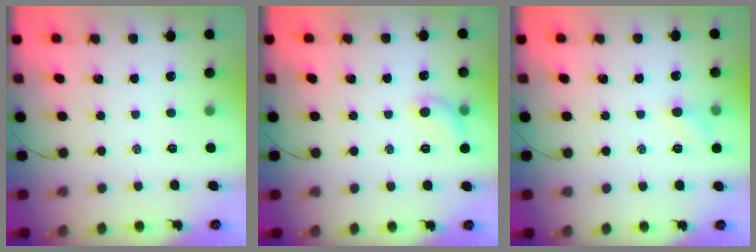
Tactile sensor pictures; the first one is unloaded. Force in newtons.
{"total": 6.4, "press": 6.3, "slide": 0.8}
{"total": 5.3, "press": 5.0, "slide": 1.7}